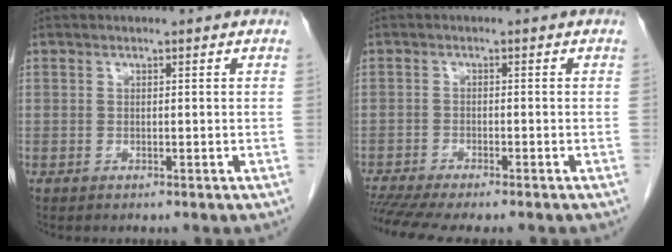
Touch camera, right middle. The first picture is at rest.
{"total": 8.3, "force": [-7.1, 0.6, 4.3], "torque": [-0.066, -0.008, -0.114]}